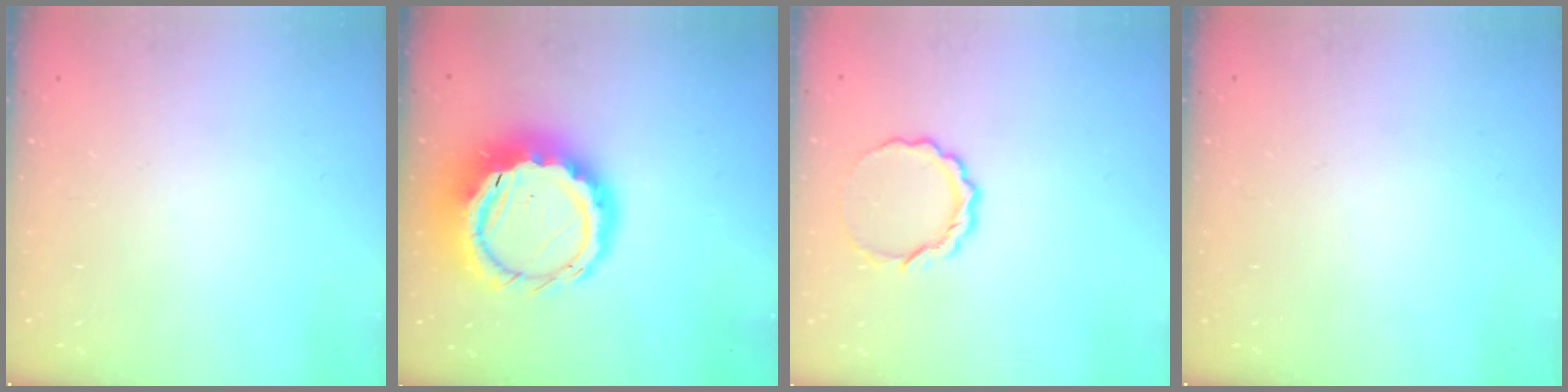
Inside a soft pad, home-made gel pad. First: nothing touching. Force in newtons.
{"total": 16.5, "press": 16.2, "slide": 3.0}
{"total": 6.8, "press": 6.7, "slide": 0.4}
{"total": 0.0}